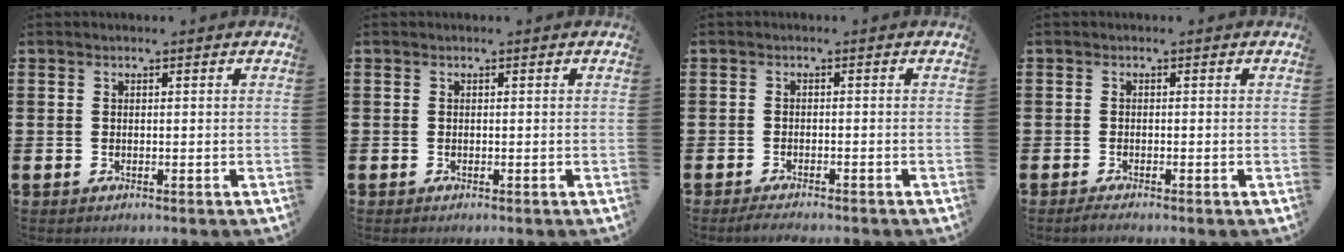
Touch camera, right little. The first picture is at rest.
{"total": 0.0}
{"total": 1.3, "force": [-1.2, 0.1, 0.6], "torque": [-0.011, 0.000, -0.024]}
{"total": 0.9, "force": [-0.7, 0.0, 0.6], "torque": [-0.009, -0.002, -0.014]}